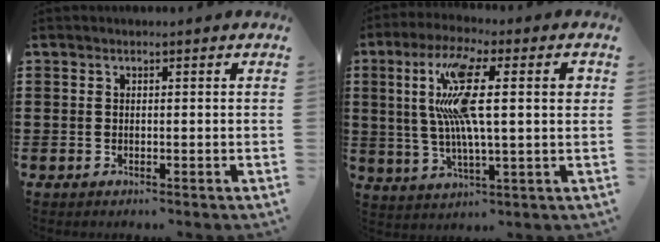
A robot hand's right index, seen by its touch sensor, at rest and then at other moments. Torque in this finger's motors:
{"motor_torque": [1.69, 0.45, 0.88, 0.21]}